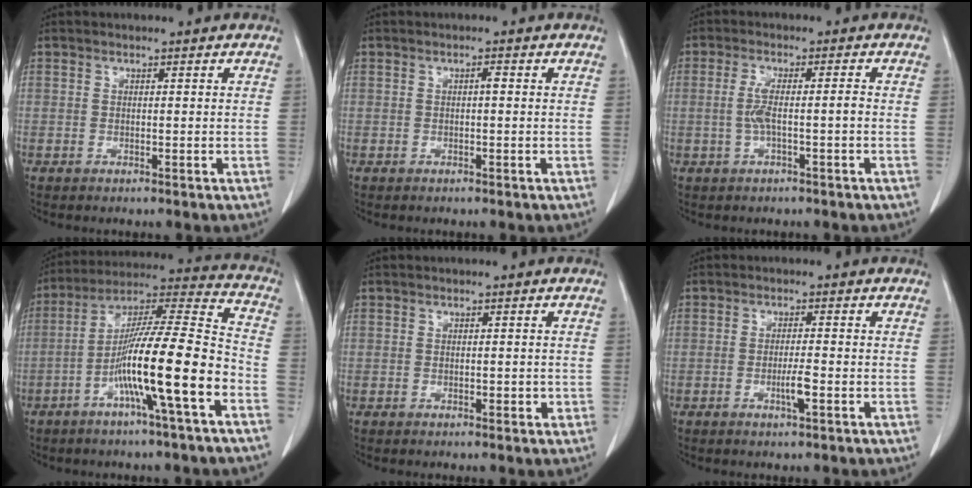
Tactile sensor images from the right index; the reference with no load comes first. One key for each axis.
{"total": 0.7, "fx": 0.0, "fy": 0.1, "fz": 0.7, "tx": -0.014, "ty": 0.001, "tz": 0.000}
{"total": 4.0, "fx": -0.7, "fy": 0.3, "fz": 4.0, "tx": -0.082, "ty": 0.009, "tz": -0.012}
{"total": 16.8, "fx": -6.2, "fy": 0.0, "fz": 15.6, "tx": -0.271, "ty": 0.006, "tz": -0.114}
{"total": 1.4, "fx": -0.3, "fy": 0.7, "fz": 1.2, "tx": -0.015, "ty": 0.001, "tz": -0.001}
{"total": 2.8, "fx": -1.0, "fy": 0.0, "fz": 2.6, "tx": -0.048, "ty": -0.003, "tz": -0.018}